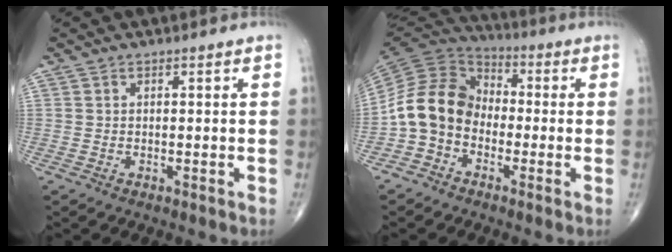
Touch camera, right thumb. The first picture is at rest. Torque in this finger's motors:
{"motor_torque": [1.11, 1.60, 0.97, -0.91, 0.15]}